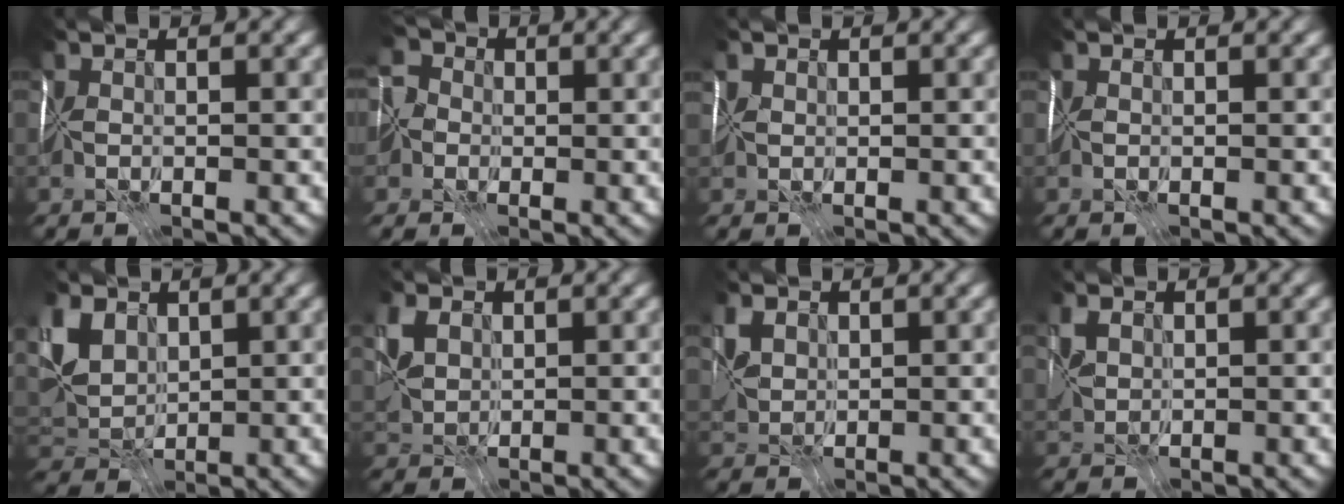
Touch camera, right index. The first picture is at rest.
{"total": 5.2, "force": [-0.9, 4.5, 2.5], "torque": [-0.033, 0.010, -0.049]}
{"total": 0.7, "force": [0.7, 0.3, -0.1], "torque": [0.003, 0.001, 0.013]}
{"total": 0.0}
{"total": 4.5, "force": [2.2, 2.9, 2.5], "torque": [-0.070, 0.000, 0.045]}
{"total": 2.6, "force": [1.4, 1.6, 1.4], "torque": [-0.039, 0.004, 0.027]}
{"total": 1.8, "force": [1.3, 0.9, 0.8], "torque": [-0.015, -0.003, 0.026]}
{"total": 1.4, "force": [1.0, 0.6, 0.7], "torque": [-0.014, -0.001, 0.021]}